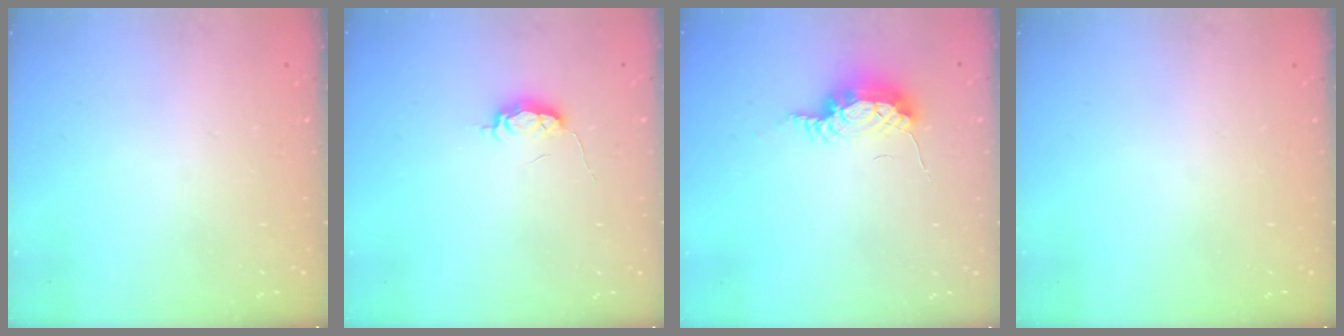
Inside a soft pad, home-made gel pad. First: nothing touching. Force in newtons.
{"total": 4.9, "press": 4.9, "slide": 0.7}
{"total": 7.5, "press": 7.4, "slide": 0.8}
{"total": 0.0}